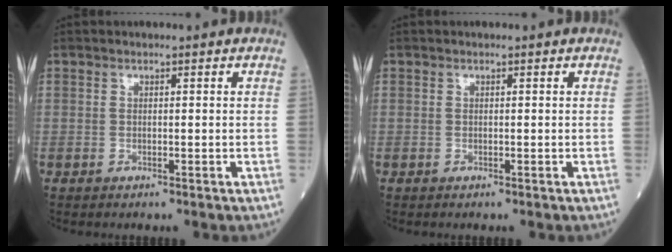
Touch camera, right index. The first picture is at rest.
{"total": 0.0}